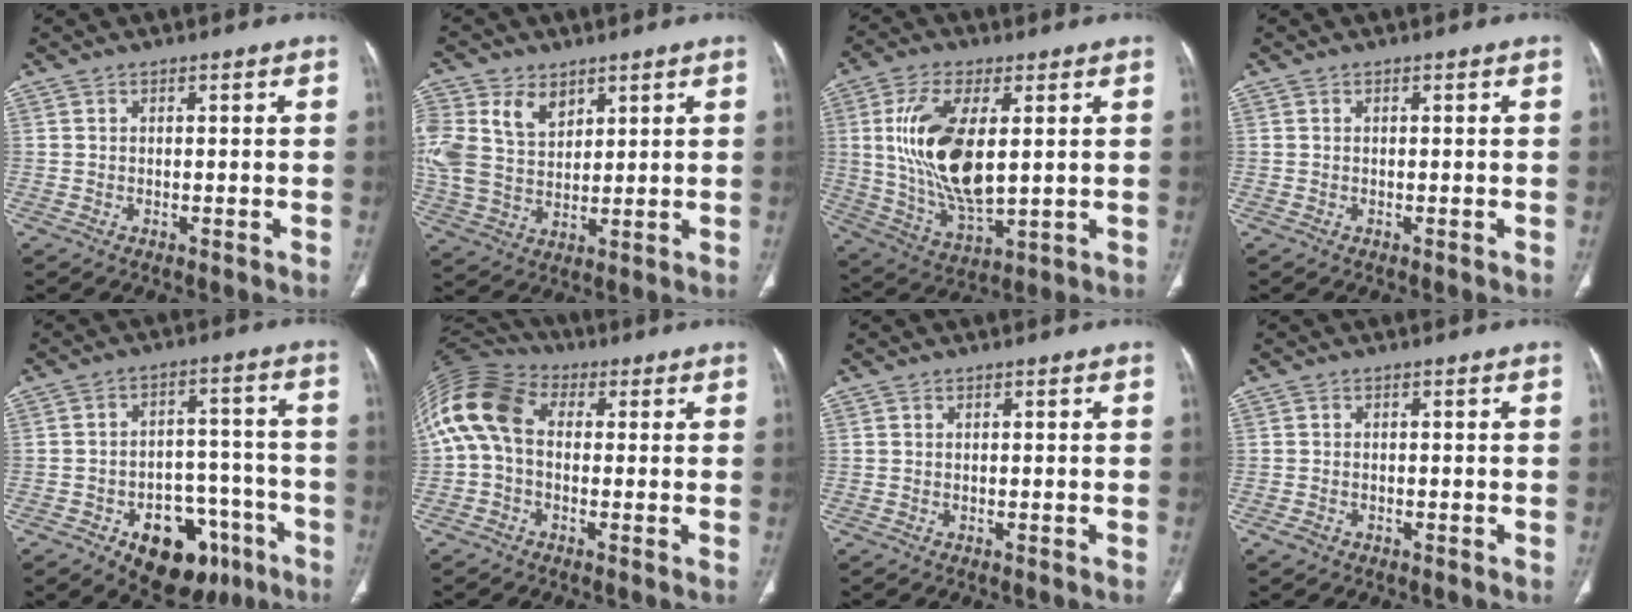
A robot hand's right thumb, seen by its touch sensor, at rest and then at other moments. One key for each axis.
{"total": 14.0, "fx": 5.8, "fy": 9.7, "fz": 8.3, "tx": -0.184, "ty": -0.009, "tz": 0.122}
{"total": 17.0, "fx": 2.5, "fy": 7.7, "fz": 14.9, "tx": -0.293, "ty": -0.020, "tz": 0.059}
{"total": 0.0}
{"total": 16.3, "fx": -8.5, "fy": 10.1, "fz": 9.6, "tx": -0.088, "ty": 0.061, "tz": -0.111}
{"total": 13.2, "fx": 1.1, "fy": 9.1, "fz": 9.5, "tx": -0.195, "ty": 0.038, "tz": 0.007}
{"total": 0.0}
{"total": 1.3, "fx": -0.7, "fy": 0.9, "fz": 0.5, "tx": -0.014, "ty": 0.005, "tz": -0.012}